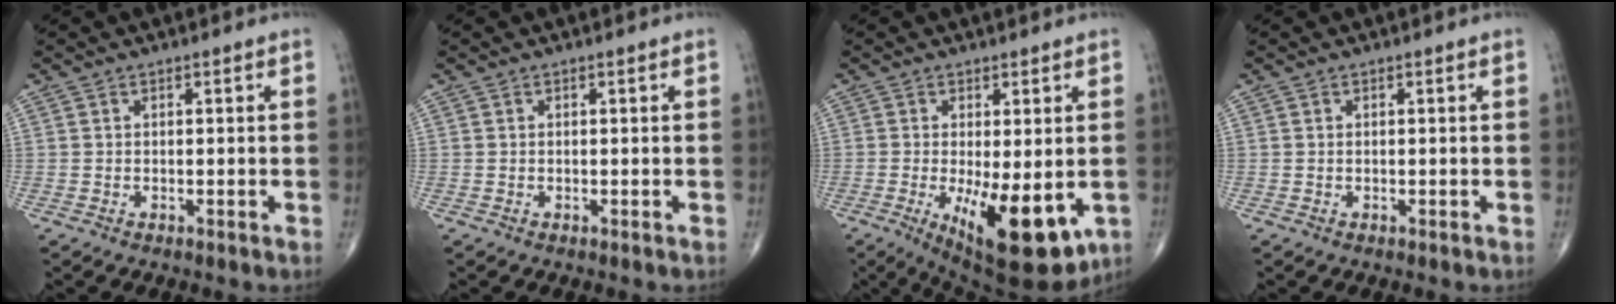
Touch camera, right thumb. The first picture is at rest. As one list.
[{"total": 0.0}, {"total": 14.3, "force": [-3.7, 5.4, 12.7], "torque": [-0.178, -0.026, -0.038]}, {"total": 0.0}]